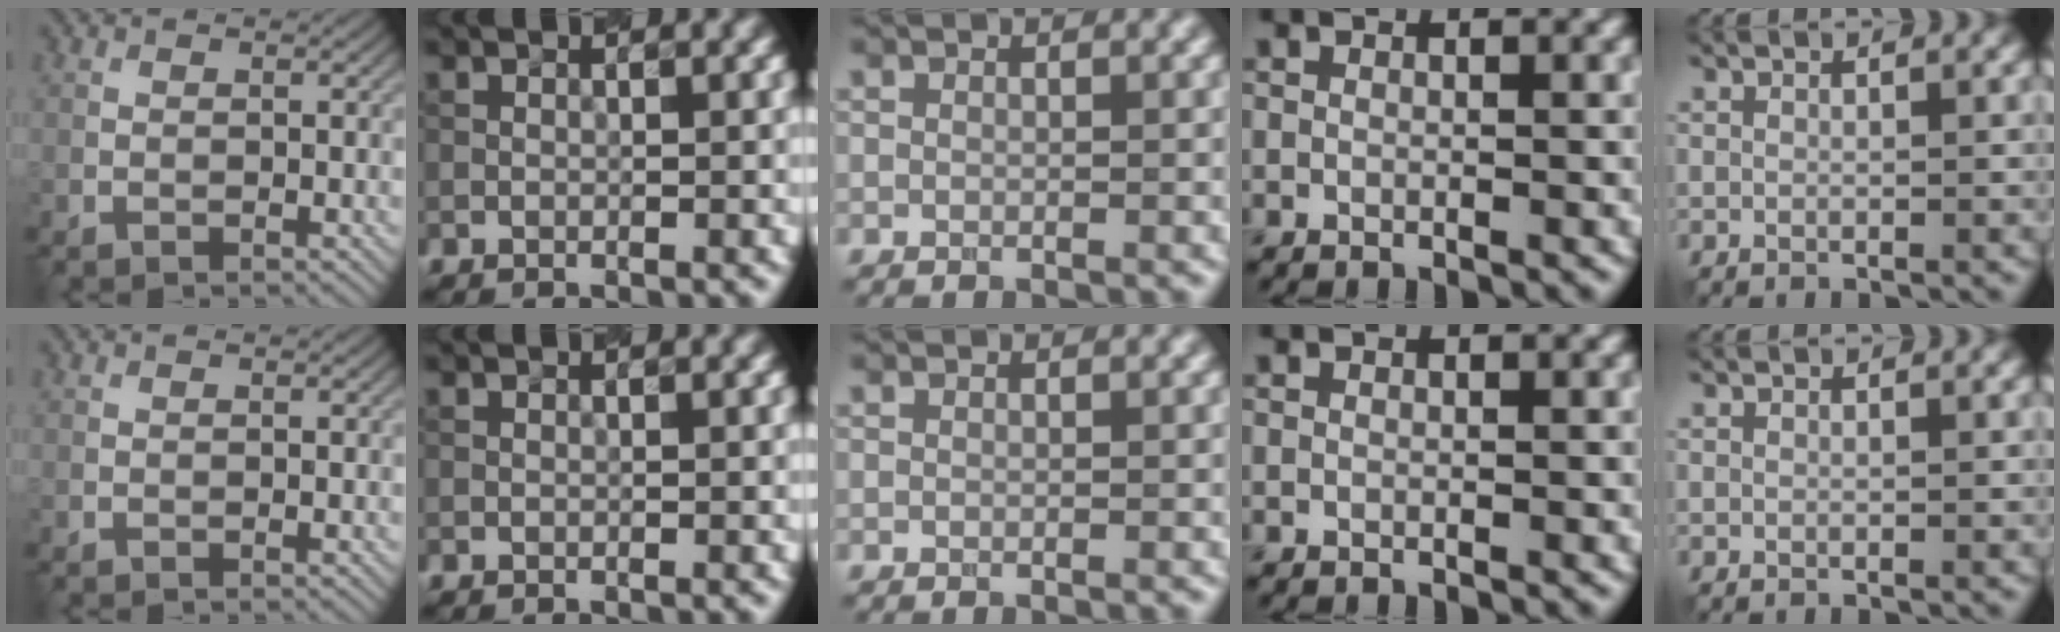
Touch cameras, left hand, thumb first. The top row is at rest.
{}